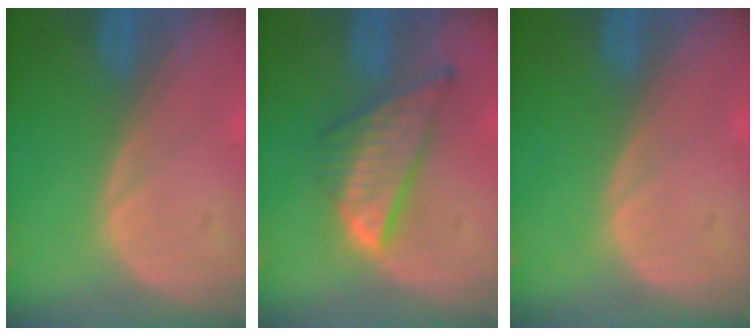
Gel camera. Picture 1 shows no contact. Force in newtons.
{"total": 8.3, "press": 7.1, "slide": 4.2}
{"total": 0.0}